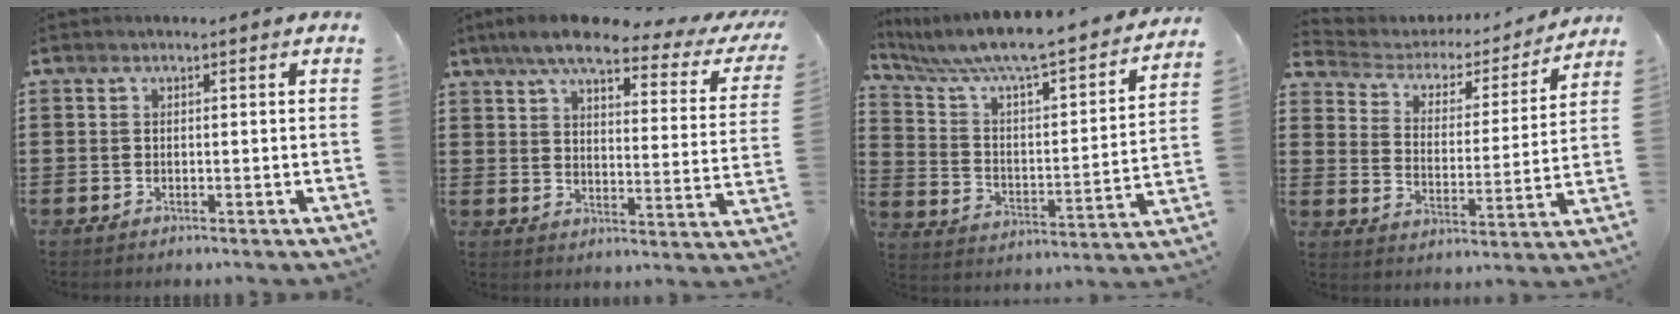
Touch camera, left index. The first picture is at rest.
{"total": 8.2, "force": [6.3, 1.5, 5.1], "torque": [-0.106, -0.026, 0.104]}
{"total": 7.0, "force": [6.3, 0.2, 3.1], "torque": [-0.087, -0.057, 0.100]}
{"total": 3.0, "force": [2.6, 1.5, 0.7], "torque": [-0.036, -0.022, 0.033]}